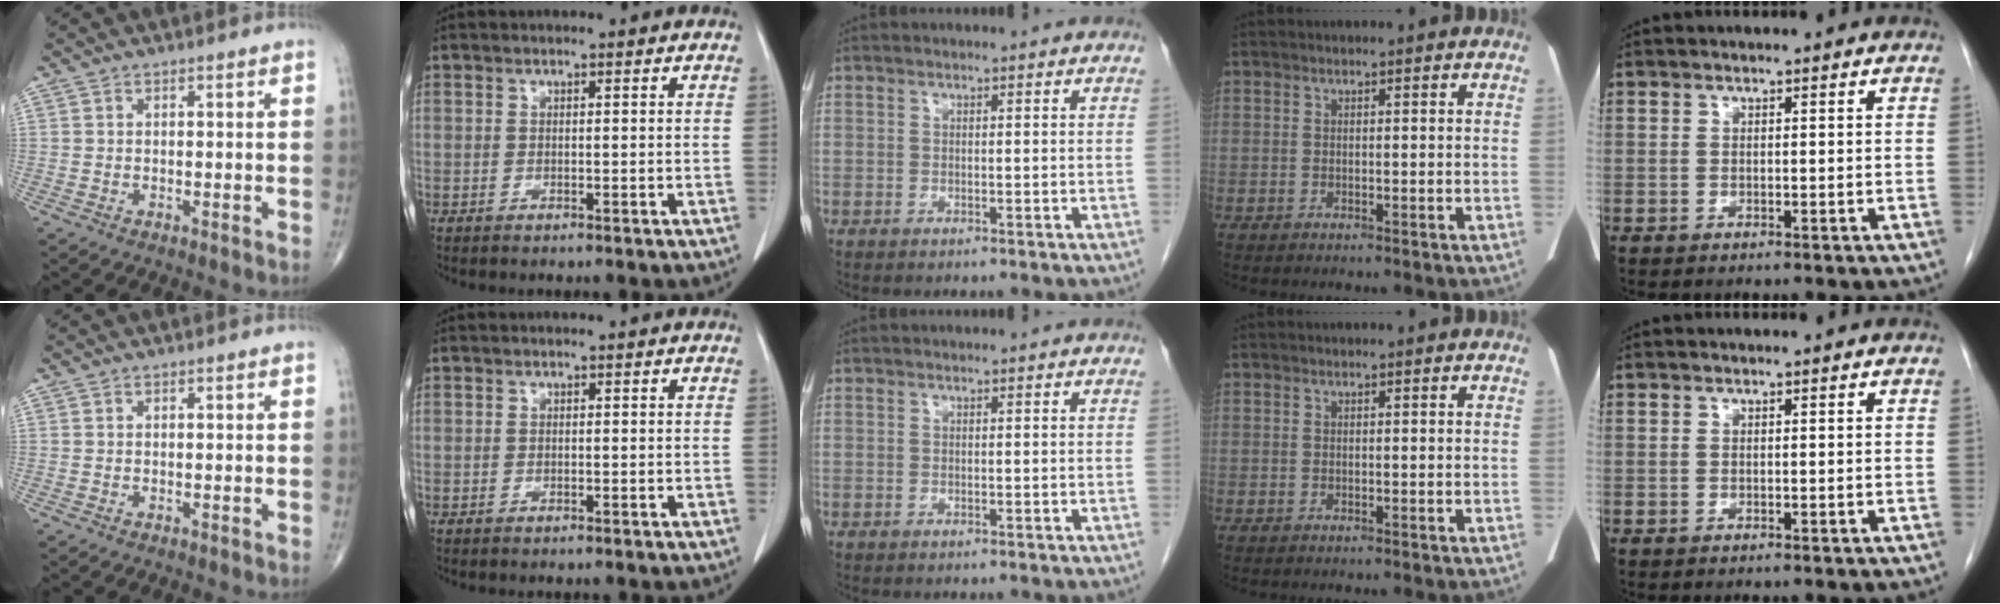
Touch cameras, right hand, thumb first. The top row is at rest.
{}